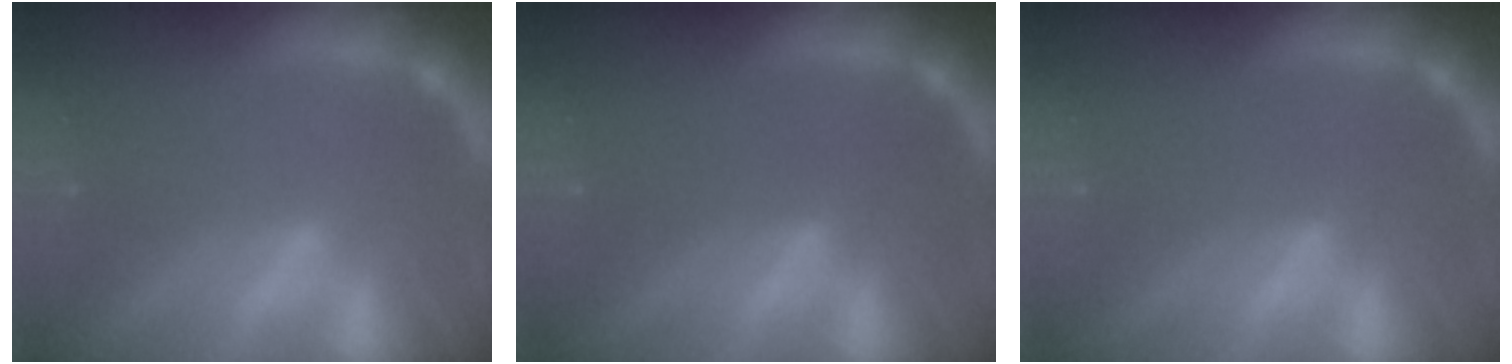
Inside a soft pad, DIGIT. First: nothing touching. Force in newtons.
{"total": 0.0}
{"total": 0.0}